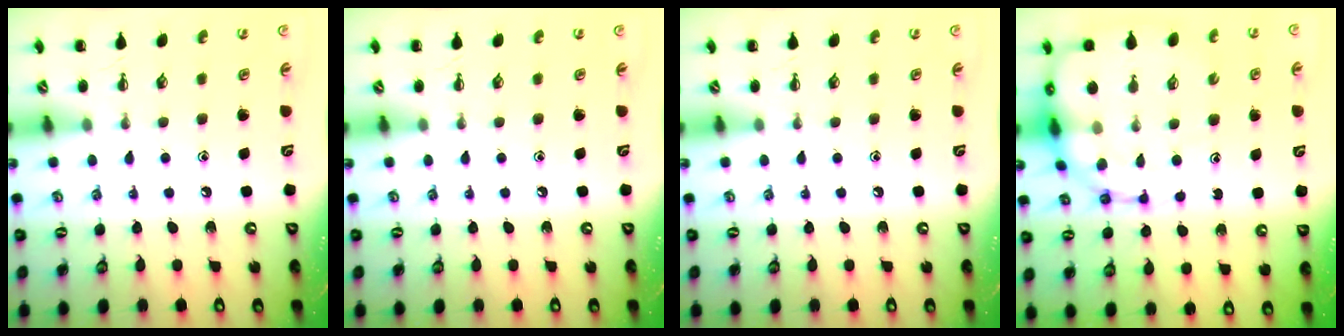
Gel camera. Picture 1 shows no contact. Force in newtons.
{"total": 0.0}
{"total": 0.0}
{"total": 15.5, "press": 15.0, "slide": 3.8}